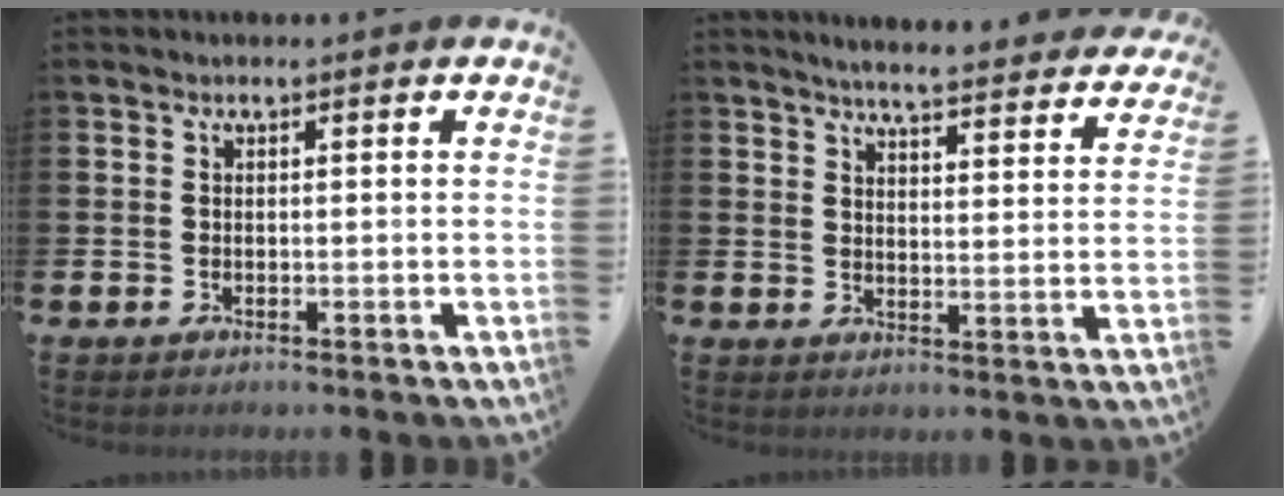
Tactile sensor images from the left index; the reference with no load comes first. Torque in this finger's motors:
{"motor_torque": [0.76, -0.93, 0.39, 0.10]}